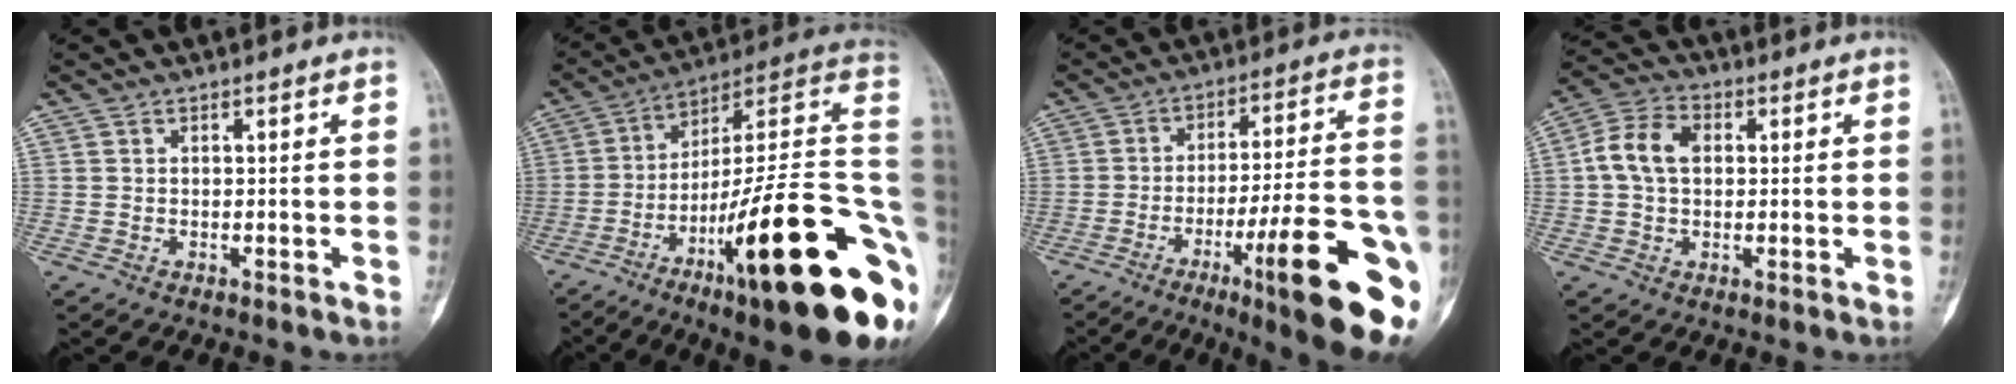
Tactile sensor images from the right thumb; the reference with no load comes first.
{"total": 31.5, "force": [-8.2, 6.2, 29.8], "torque": [-0.348, 0.049, -0.133]}
{"total": 22.7, "force": [-9.3, 3.8, 20.4], "torque": [-0.235, 0.031, -0.130]}
{"total": 8.4, "force": [0.9, 5.9, 5.9], "torque": [-0.109, 0.023, 0.009]}